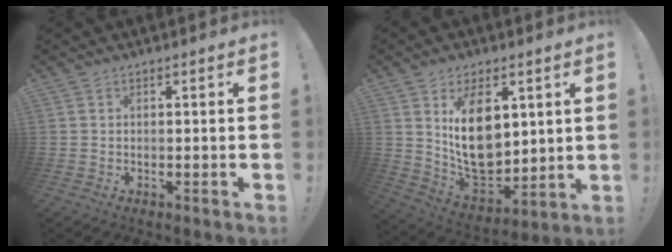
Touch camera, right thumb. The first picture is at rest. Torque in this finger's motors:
{"motor_torque": [0.20, 2.05, 0.62, -0.18, 0.42]}